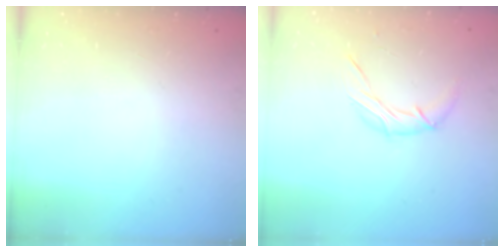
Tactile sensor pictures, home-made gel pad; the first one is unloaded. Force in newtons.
{"total": 6.8, "press": 6.8, "slide": 0.7}